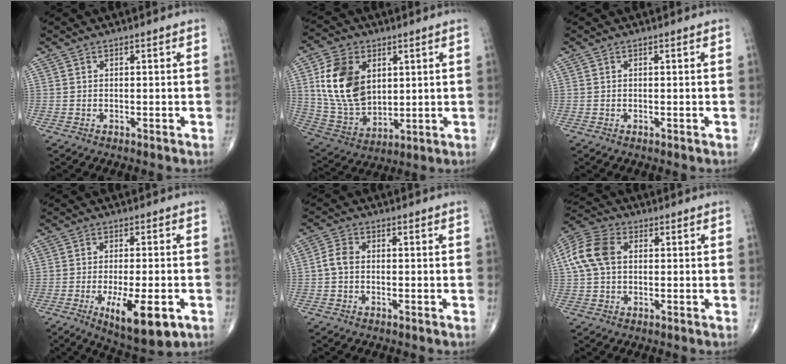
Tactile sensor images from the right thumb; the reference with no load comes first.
{"total": 16.1, "force": [4.1, 11.0, 10.9], "torque": [-0.185, -0.017, 0.090]}
{"total": 0.0}
{"total": 11.7, "force": [-4.5, 3.8, 10.2], "torque": [-0.152, -0.010, -0.061]}
{"total": 3.1, "force": [-0.4, 2.1, 2.2], "torque": [-0.042, 0.007, -0.016]}
{"total": 9.8, "force": [1.5, 6.8, 6.9], "torque": [-0.149, 0.025, 0.022]}